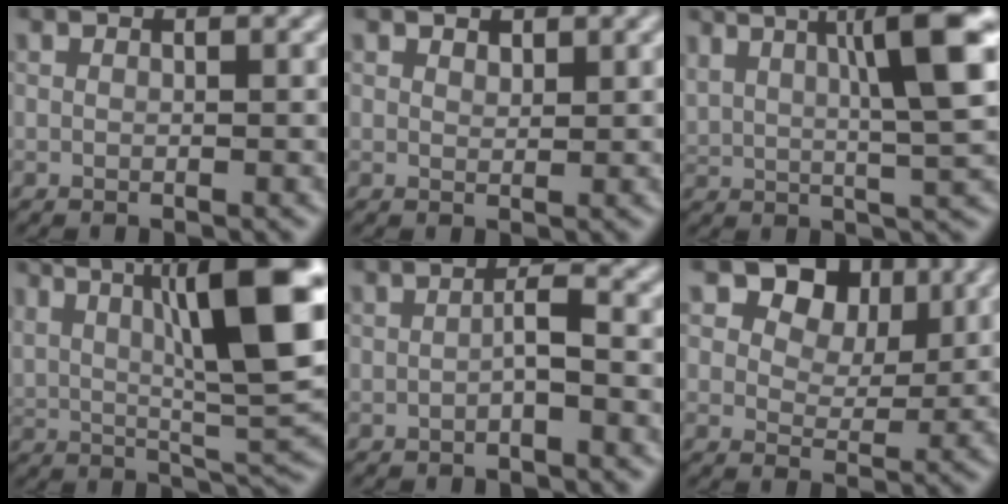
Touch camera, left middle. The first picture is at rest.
{"total": 0.7, "force": [0.7, 0.3, 0.0], "torque": [-0.006, 0.002, 0.019]}
{"total": 8.6, "force": [3.1, 1.5, 7.9], "torque": [-0.118, 0.015, 0.063]}
{"total": 12.1, "force": [4.0, 3.8, 10.7], "torque": [-0.170, 0.011, 0.073]}
{"total": 1.6, "force": [-0.8, 0.0, 1.4], "torque": [-0.031, 0.011, -0.011]}
{"total": 5.7, "force": [3.1, 3.8, 2.8], "torque": [-0.056, -0.005, 0.060]}